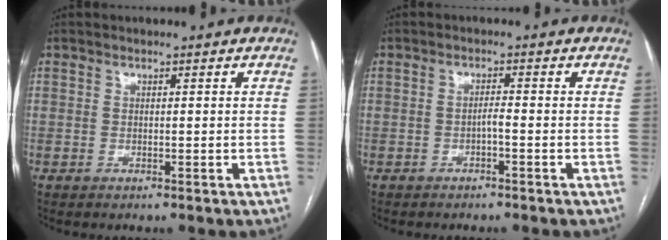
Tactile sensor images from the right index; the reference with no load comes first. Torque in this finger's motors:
{"motor_torque": [0.16, 0.10, 0.12, 0.02]}